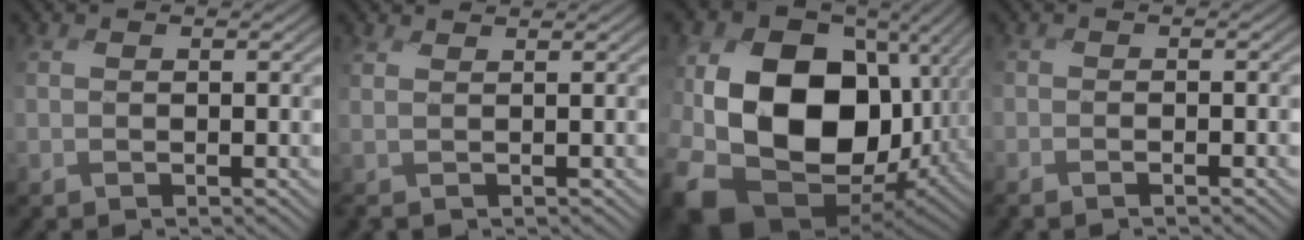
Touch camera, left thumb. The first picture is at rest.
{"total": 1.2, "force": [1.0, -0.4, 0.4], "torque": [-0.006, 0.006, 0.011]}
{"total": 18.7, "force": [-2.7, 13.5, 12.6], "torque": [-0.276, -0.019, -0.035]}
{"total": 0.9, "force": [-0.9, 0.0, 0.1], "torque": [0.002, 0.002, -0.019]}